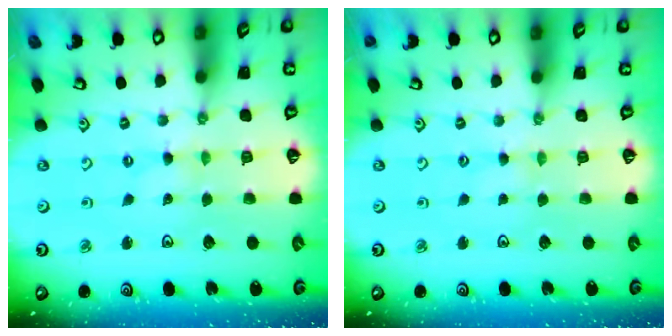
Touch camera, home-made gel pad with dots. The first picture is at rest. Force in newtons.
{"total": 1.3, "press": 1.3, "slide": 0.3}